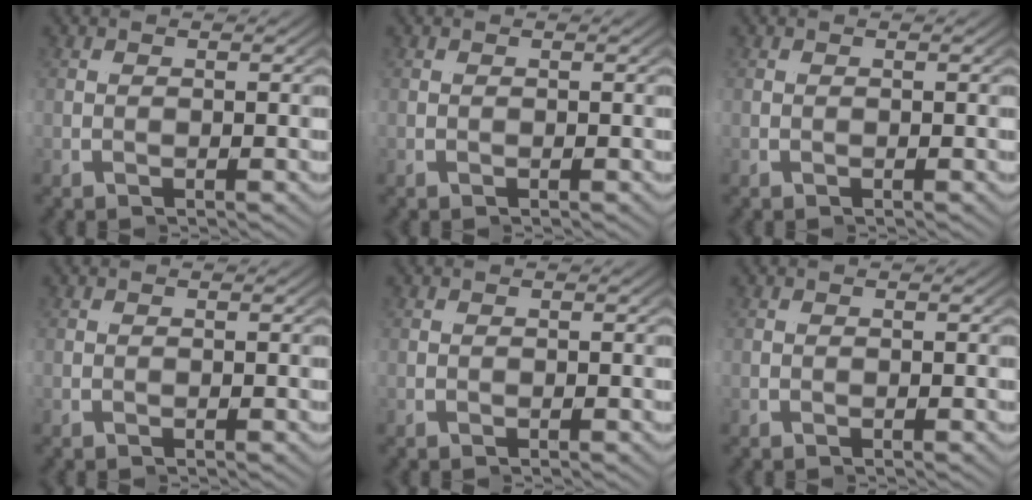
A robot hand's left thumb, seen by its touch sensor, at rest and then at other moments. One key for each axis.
{"total": 0.0}
{"total": 0.0}
{"total": 0.0}
{"total": 0.0}
{"total": 0.0}